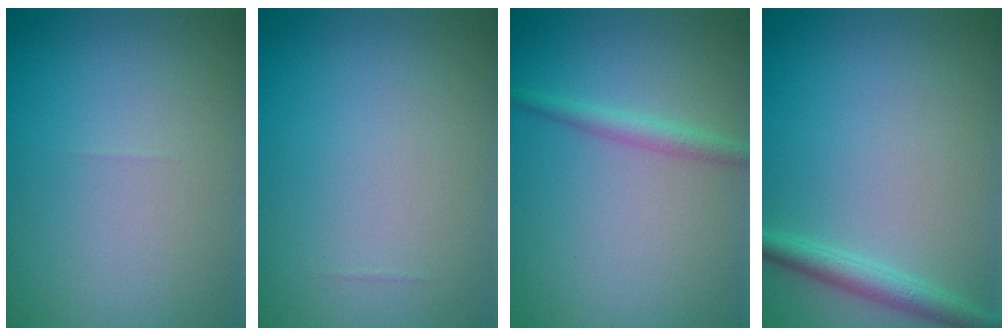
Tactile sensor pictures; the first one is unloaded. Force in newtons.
{"total": 0.0}
{"total": 1.8, "press": 1.8, "slide": 0.0}
{"total": 2.2, "press": 2.2, "slide": 0.1}